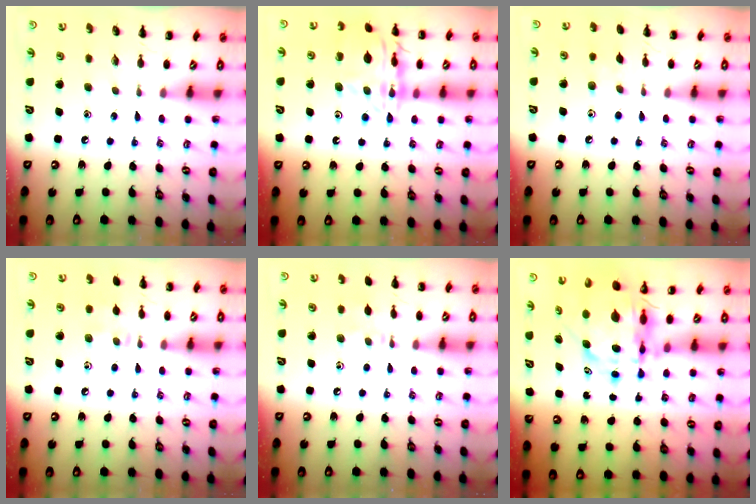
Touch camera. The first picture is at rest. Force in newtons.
{"total": 16.1, "press": 16.1, "slide": 0.8}
{"total": 5.4, "press": 5.3, "slide": 1.3}
{"total": 7.3, "press": 7.0, "slide": 1.8}
{"total": 6.5, "press": 6.3, "slide": 1.6}
{"total": 8.3, "press": 7.9, "slide": 2.4}